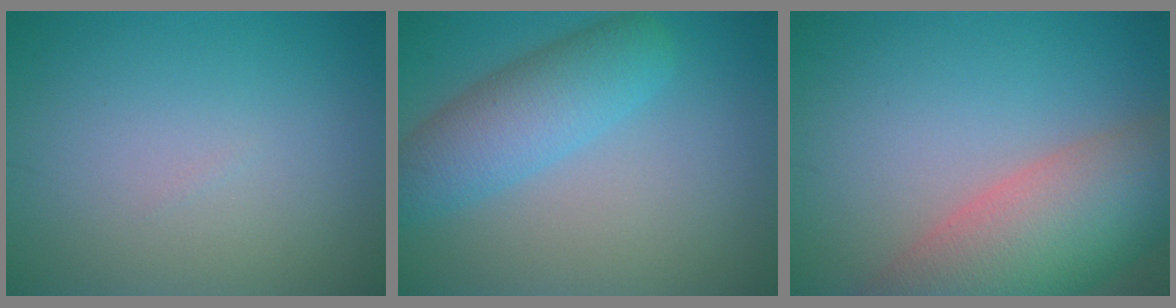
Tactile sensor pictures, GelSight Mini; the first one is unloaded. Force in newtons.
{"total": 5.2, "press": 5.2, "slide": 0.0}
{"total": 10.3, "press": 10.3, "slide": 1.0}